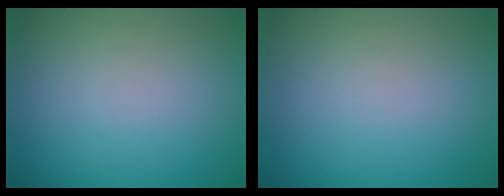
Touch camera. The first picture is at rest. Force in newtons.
{"total": 0.0}